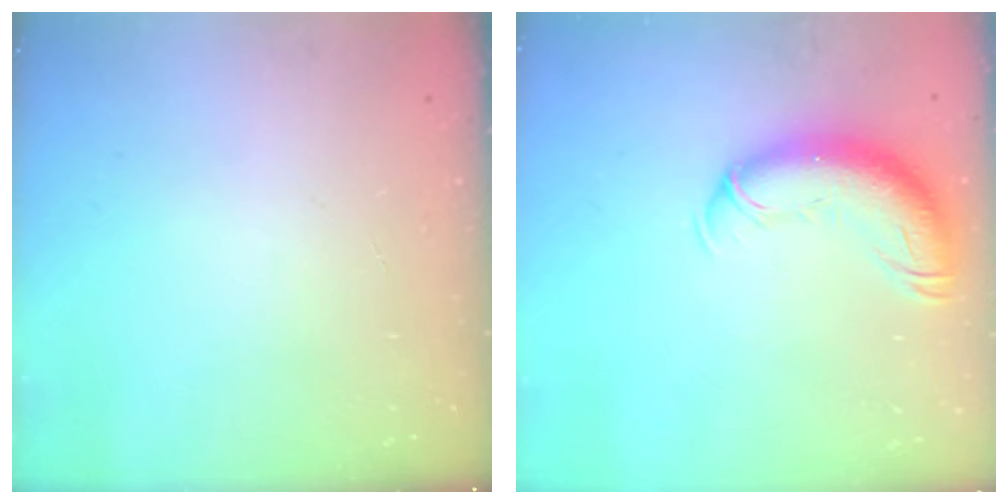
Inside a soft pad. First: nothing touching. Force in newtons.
{"total": 14.0, "press": 13.6, "slide": 3.4}